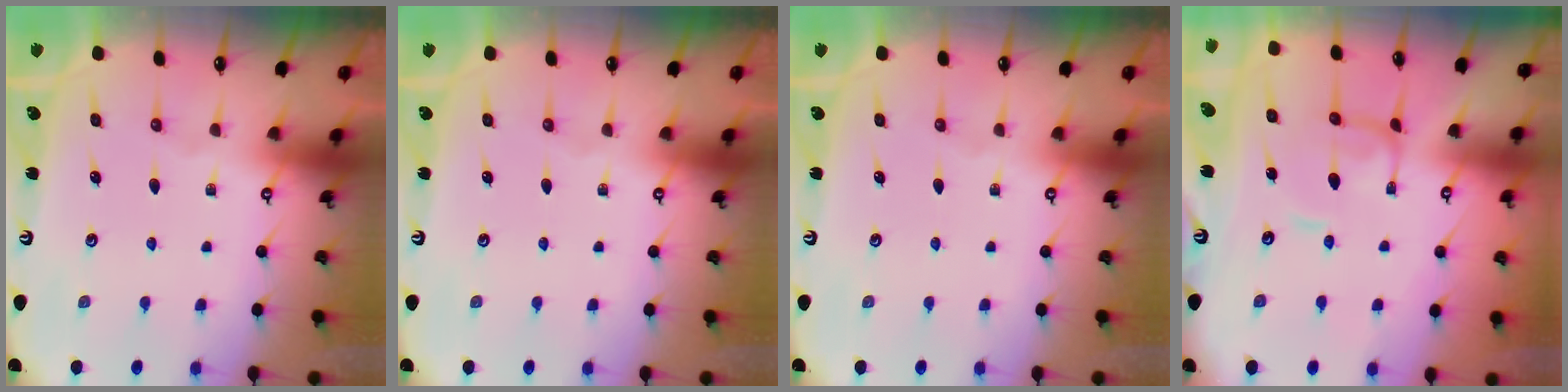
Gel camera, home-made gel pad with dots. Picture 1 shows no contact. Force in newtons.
{"total": 0.0}
{"total": 0.0}
{"total": 1.4, "press": 1.3, "slide": 0.3}